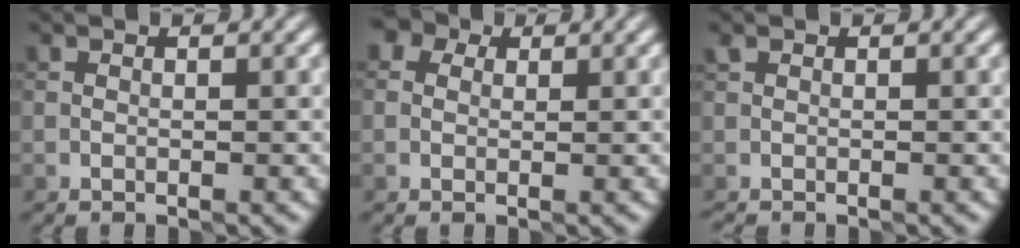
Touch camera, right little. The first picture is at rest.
{"total": 4.2, "force": [2.1, 3.0, 2.1], "torque": [-0.012, 0.029, -0.015]}
{"total": 0.7, "force": [-0.6, 0.4, 0.0], "torque": [0.001, 0.002, -0.012]}